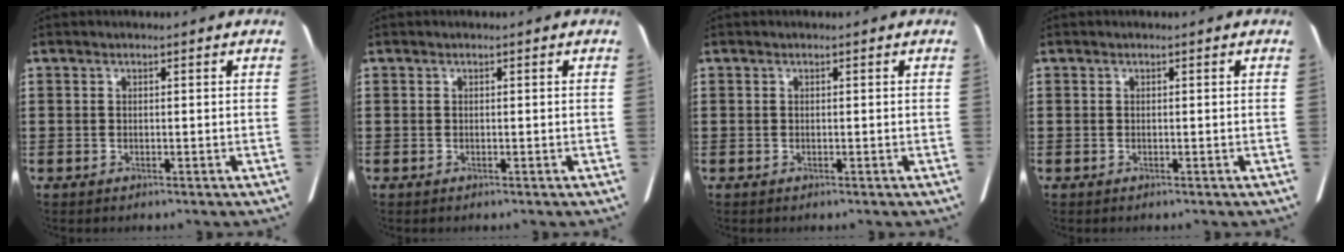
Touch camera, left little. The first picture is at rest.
{"total": 0.0}
{"total": 0.0}
{"total": 0.0}